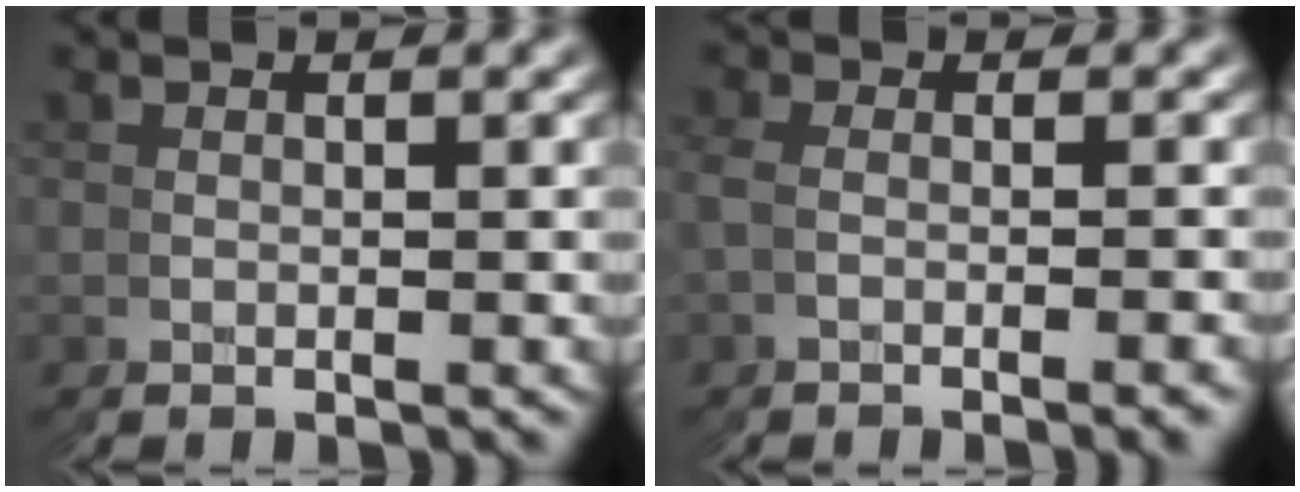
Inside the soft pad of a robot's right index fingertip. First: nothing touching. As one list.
[{"total": 1.8, "force": [-0.5, -1.6, -0.6], "torque": [0.002, 0.014, -0.015]}]